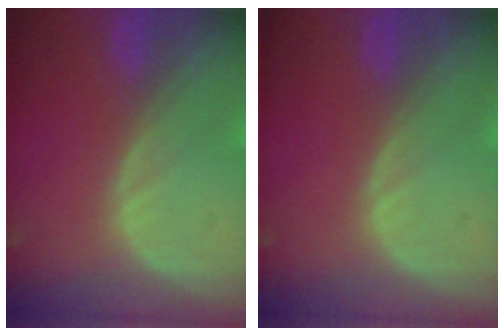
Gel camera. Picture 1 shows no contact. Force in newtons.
{"total": 0.0}